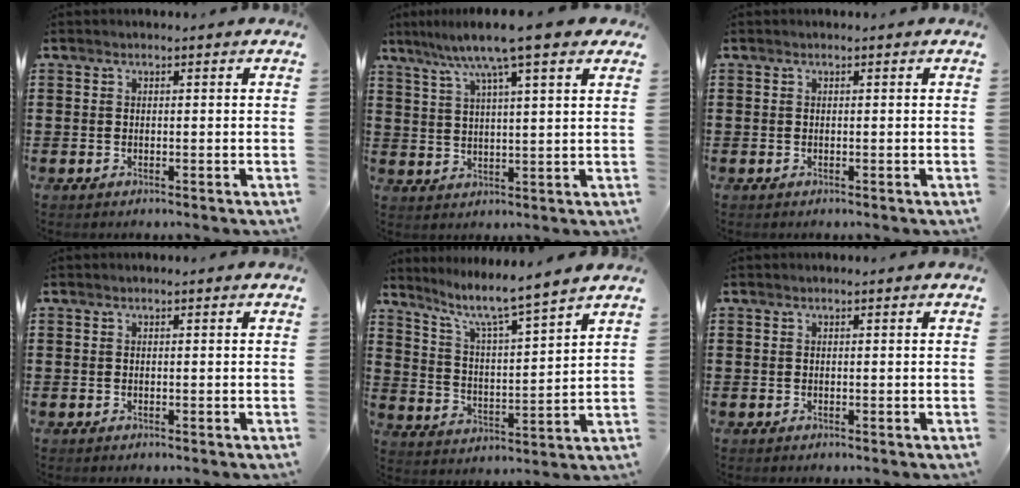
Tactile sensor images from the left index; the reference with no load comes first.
{"total": 9.7, "force": [7.1, 1.0, 6.6], "torque": [-0.141, -0.018, 0.119]}
{"total": 0.0}
{"total": 0.0}
{"total": 6.3, "force": [5.5, -0.4, 3.0], "torque": [-0.083, -0.043, 0.086]}
{"total": 0.0}